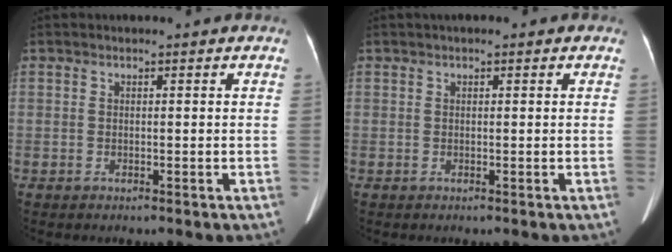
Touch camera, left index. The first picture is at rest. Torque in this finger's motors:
{"motor_torque": [0.20, -0.21, 0.03, 0.06]}